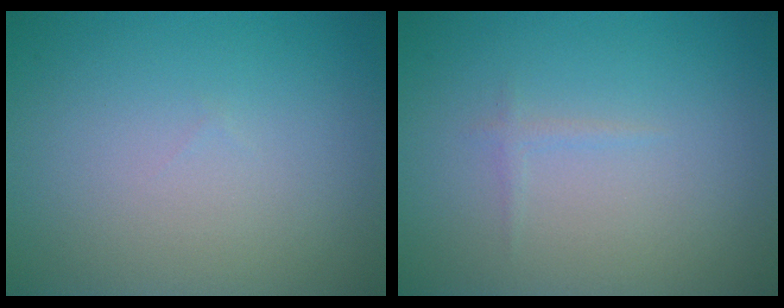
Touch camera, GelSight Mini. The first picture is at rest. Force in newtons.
{"total": 0.6, "press": 0.6, "slide": 0.0}